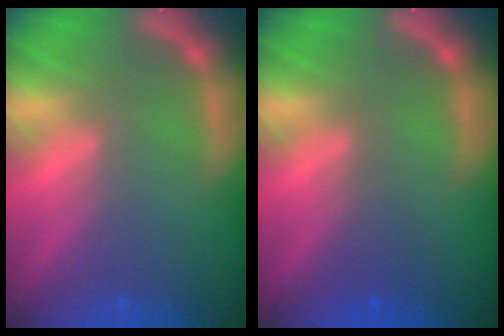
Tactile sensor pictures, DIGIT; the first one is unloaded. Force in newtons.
{"total": 1.5}